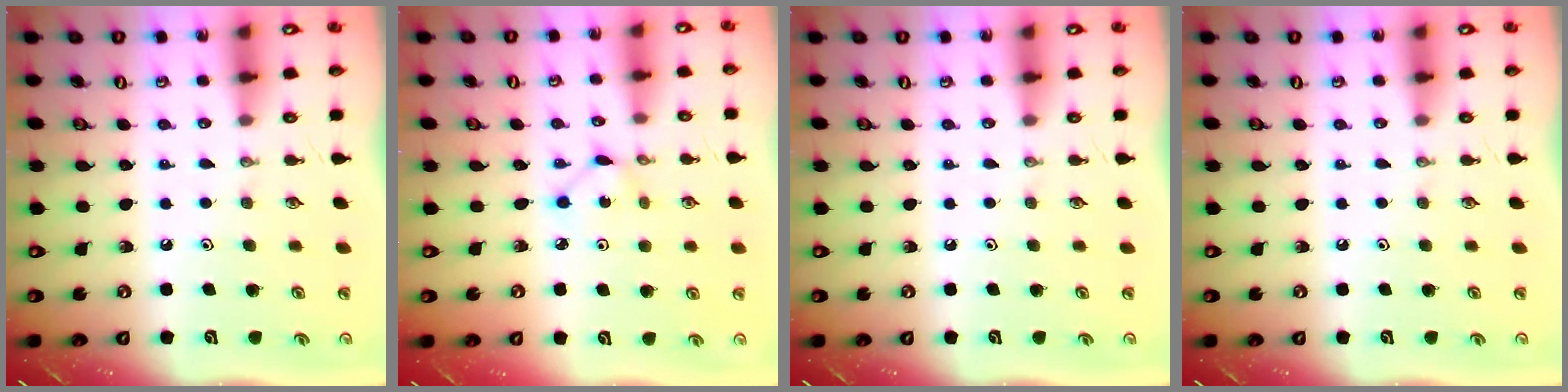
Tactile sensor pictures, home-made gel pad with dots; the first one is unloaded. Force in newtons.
{"total": 1.9, "press": 1.9, "slide": 0.2}
{"total": 0.0}
{"total": 0.0}